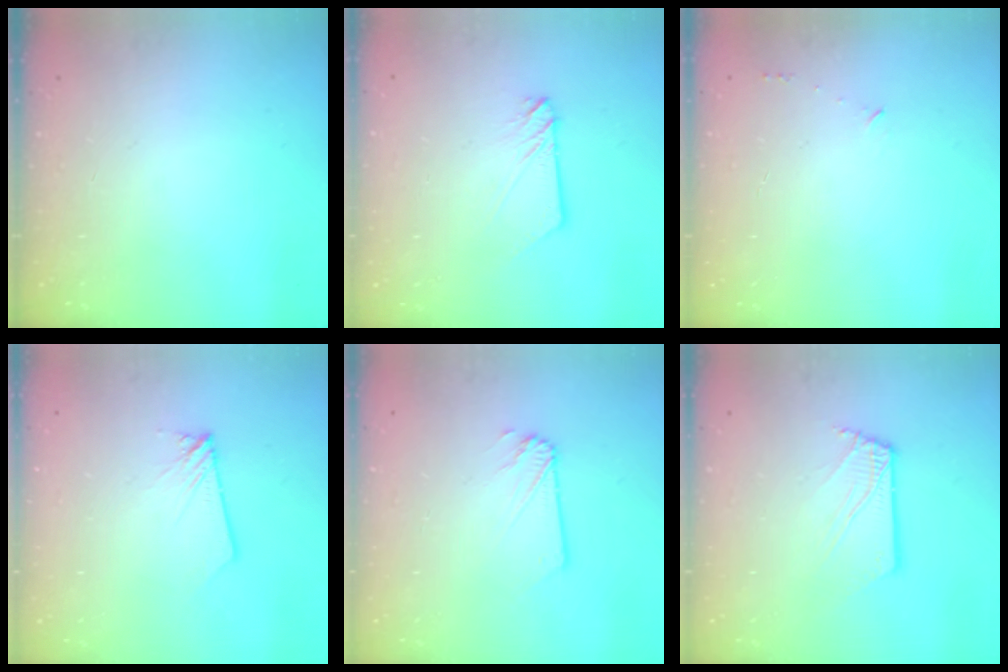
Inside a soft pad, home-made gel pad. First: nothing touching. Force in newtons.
{"total": 3.2, "press": 3.2, "slide": 0.4}
{"total": 3.9, "press": 3.9, "slide": 0.5}
{"total": 1.9, "press": 1.9, "slide": 0.2}
{"total": 1.5, "press": 1.5, "slide": 0.2}
{"total": 3.3, "press": 3.3, "slide": 0.4}